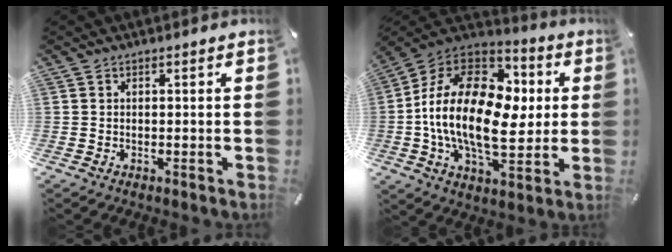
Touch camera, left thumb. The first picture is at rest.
{"total": 23.3, "force": [-0.5, 14.2, 18.4], "torque": [-0.362, -0.004, -0.010]}